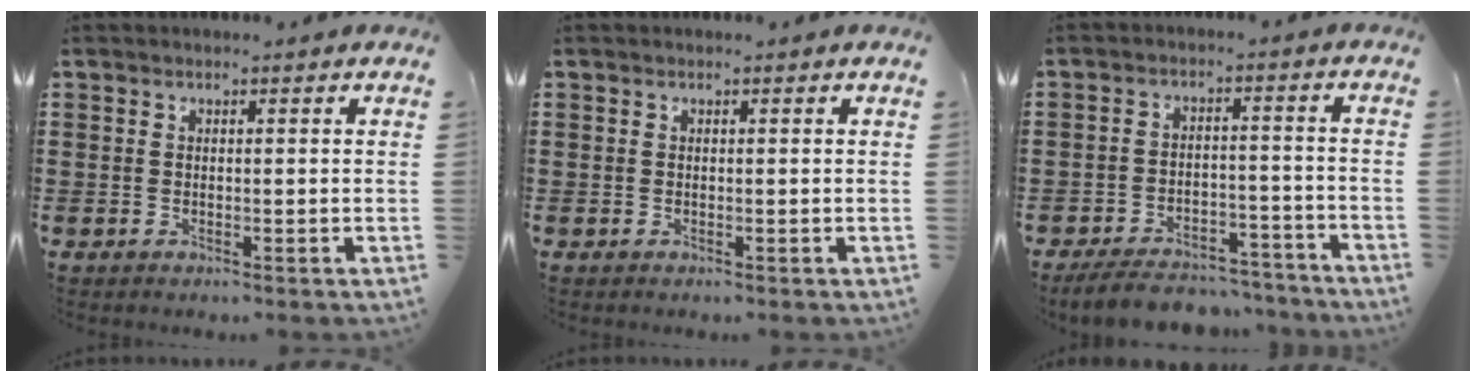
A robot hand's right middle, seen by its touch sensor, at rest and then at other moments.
{"total": 0.0}
{"total": 6.4, "force": [-6.1, 1.3, 1.4], "torque": [-0.020, 0.017, -0.118]}